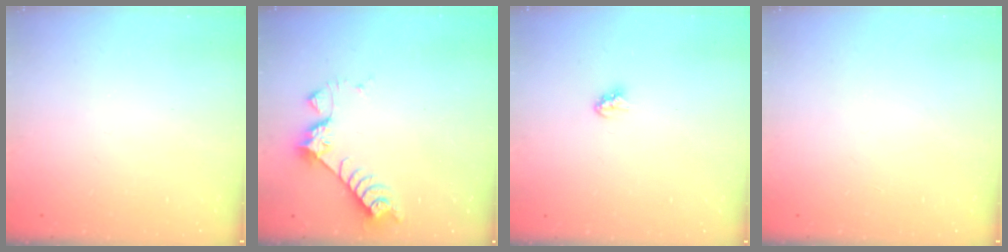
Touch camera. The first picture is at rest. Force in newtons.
{"total": 7.0, "press": 7.0, "slide": 0.5}
{"total": 2.9, "press": 2.9, "slide": 0.2}
{"total": 0.0}